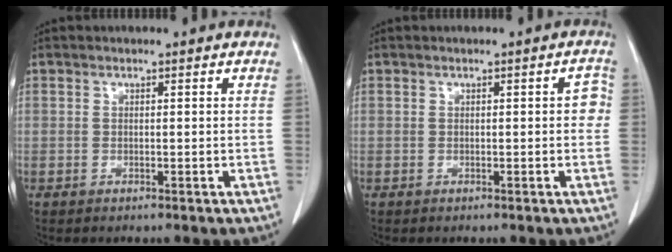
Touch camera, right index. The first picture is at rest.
{"total": 2.0, "force": [0.0, 0.8, 1.8], "torque": [-0.007, 0.007, -0.003]}